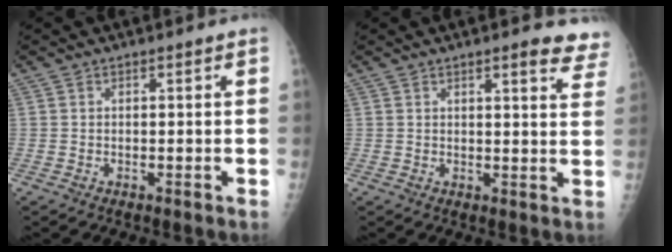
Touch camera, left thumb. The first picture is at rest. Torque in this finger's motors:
{"motor_torque": [0.05, 0.26, -0.06, -0.14, 0.03]}